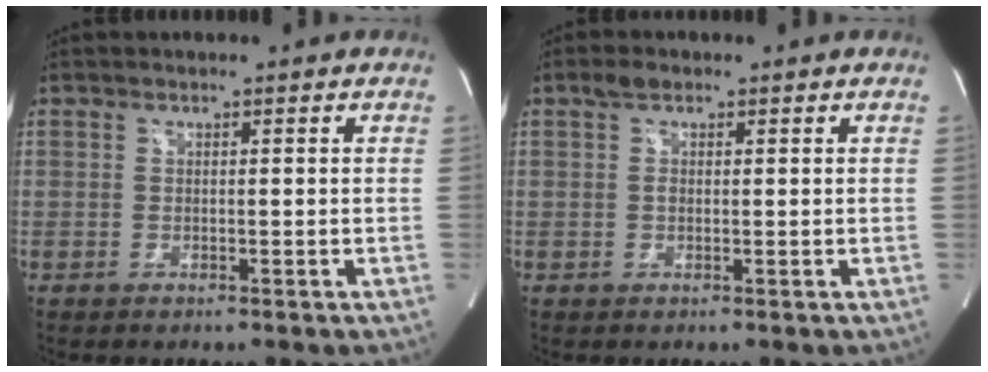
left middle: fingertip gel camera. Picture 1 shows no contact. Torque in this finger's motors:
{"motor_torque": [0.23, -0.09, 0.07, 0.02]}